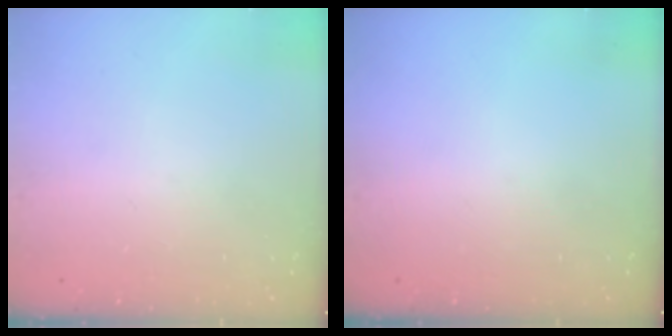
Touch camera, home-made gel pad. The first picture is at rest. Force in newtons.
{"total": 0.0}